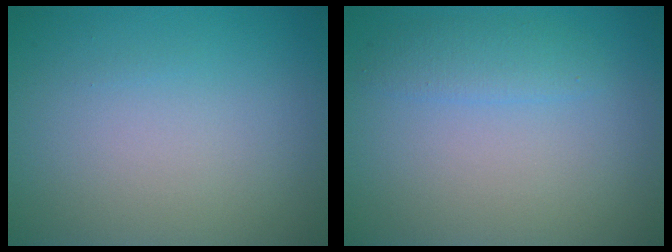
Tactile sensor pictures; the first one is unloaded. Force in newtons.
{"total": 1.7, "press": 1.7, "slide": 0.1}